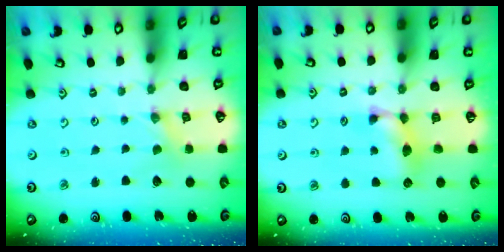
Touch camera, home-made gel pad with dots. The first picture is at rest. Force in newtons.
{"total": 9.5, "press": 9.5, "slide": 0.3}